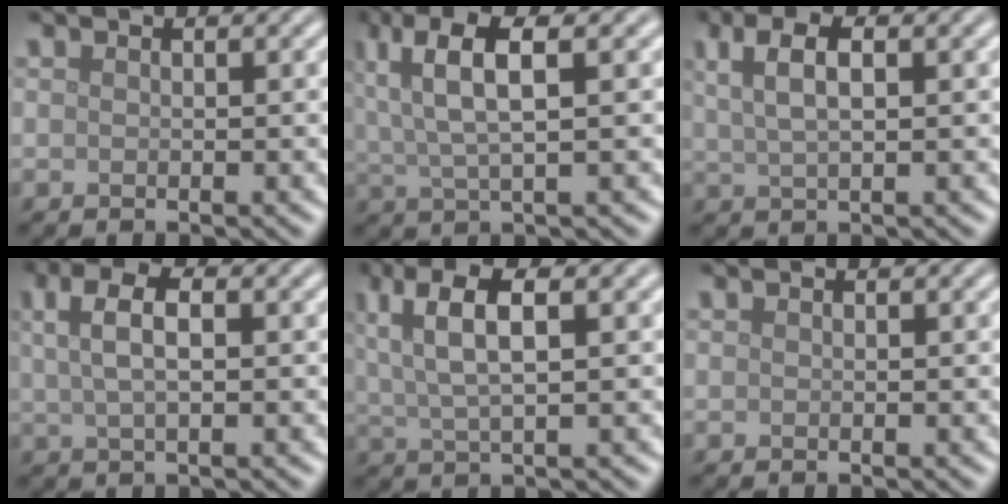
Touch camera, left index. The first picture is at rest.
{"total": 7.0, "force": [3.1, 2.1, 5.9], "torque": [-0.123, 0.015, 0.059]}
{"total": 4.9, "force": [2.2, 1.8, 4.0], "torque": [-0.071, 0.011, 0.035]}
{"total": 4.4, "force": [1.5, 1.8, 3.7], "torque": [-0.070, 0.010, 0.023]}
{"total": 7.1, "force": [3.1, 2.4, 5.9], "torque": [-0.124, 0.013, 0.058]}
{"total": 0.0}